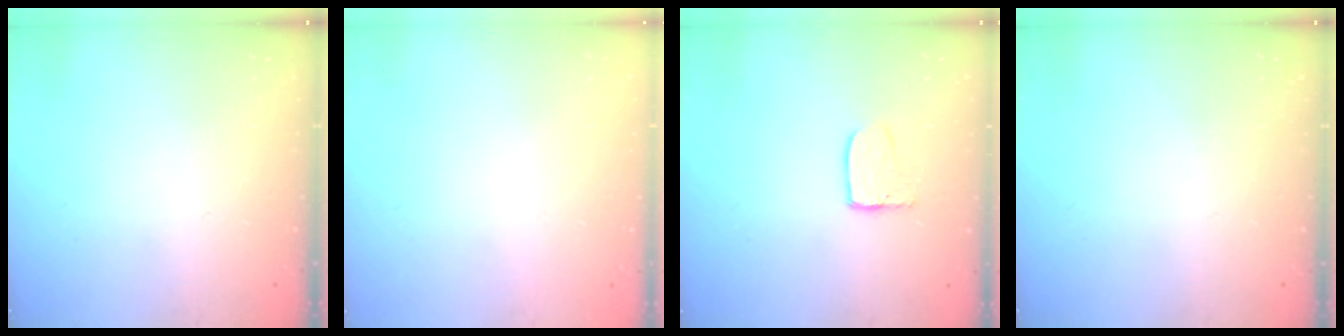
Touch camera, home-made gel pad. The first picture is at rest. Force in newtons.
{"total": 0.0}
{"total": 3.4, "press": 3.4, "slide": 0.3}
{"total": 0.0}